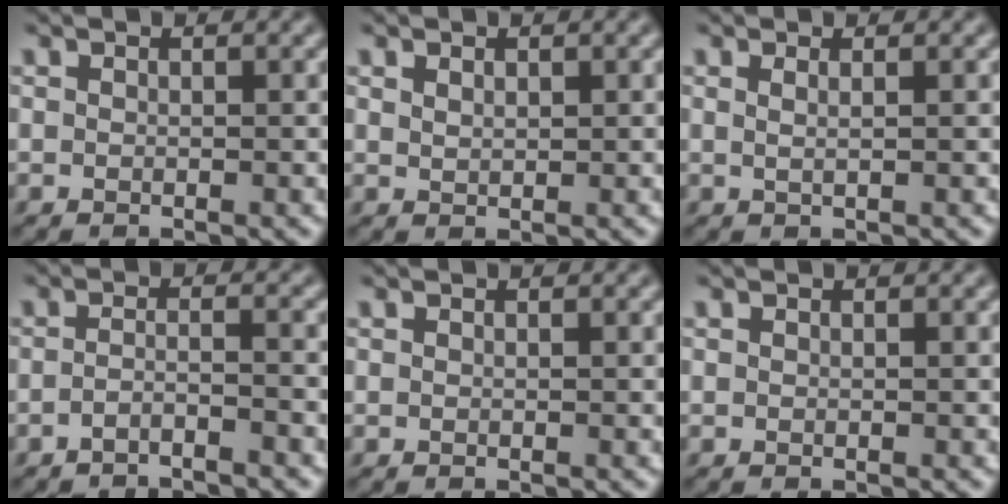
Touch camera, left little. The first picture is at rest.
{"total": 0.8, "force": [0.5, 0.5, 0.5], "torque": [-0.012, 0.000, 0.012]}
{"total": 0.6, "force": [0.3, 0.0, 0.6], "torque": [-0.012, 0.002, 0.003]}
{"total": 2.0, "force": [-1.6, 0.0, 1.1], "torque": [-0.020, 0.003, -0.037]}
{"total": 0.0}
{"total": 0.0}